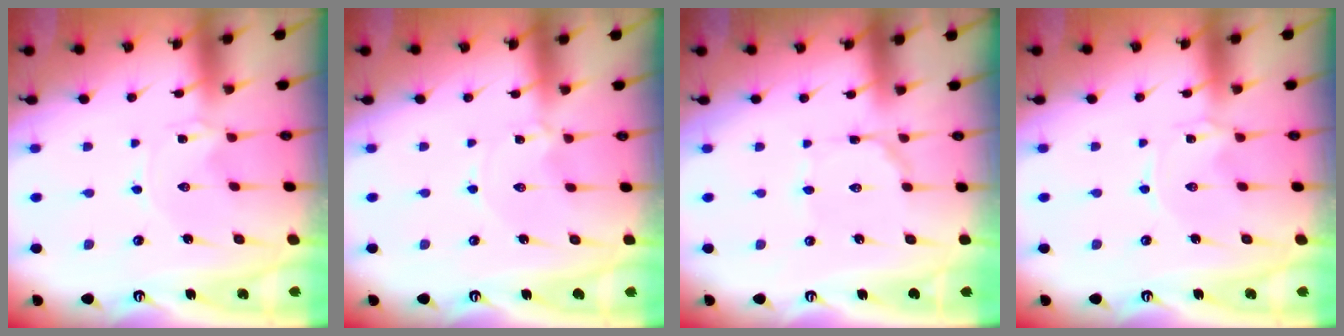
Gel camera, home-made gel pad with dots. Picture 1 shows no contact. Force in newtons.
{"total": 0.6, "press": 0.6, "slide": 0.1}
{"total": 2.5, "press": 2.5, "slide": 0.1}
{"total": 0.0}